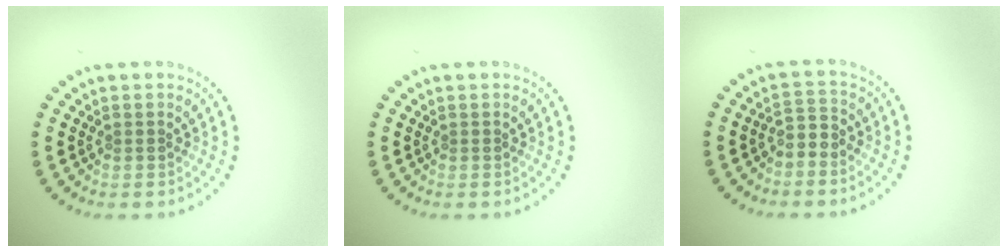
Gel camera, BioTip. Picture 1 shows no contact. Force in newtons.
{"total": 0.0}
{"total": 1.7, "press": 1.3, "slide": 1.1}